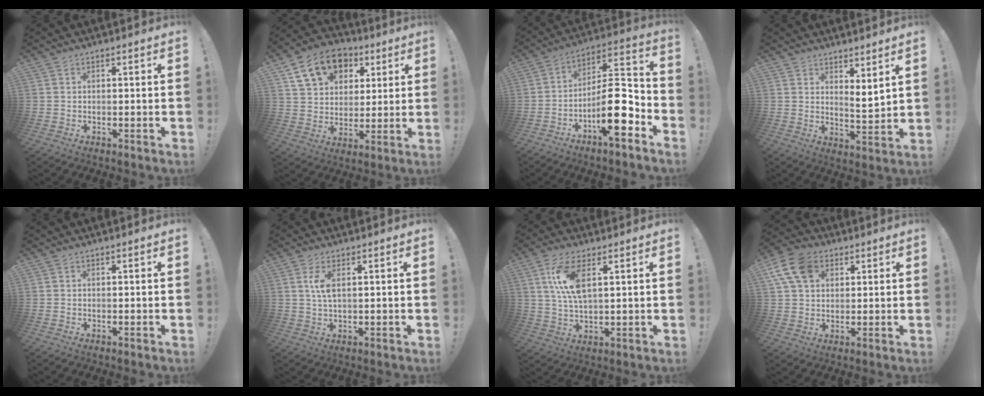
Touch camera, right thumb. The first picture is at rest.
{"total": 15.7, "force": [7.5, 11.4, 7.9], "torque": [-0.121, -0.026, 0.142]}
{"total": 16.7, "force": [-6.7, 5.2, 14.4], "torque": [-0.243, 0.036, -0.103]}
{"total": 5.0, "force": [4.5, 0.5, 2.0], "torque": [-0.031, -0.043, 0.080]}
{"total": 0.0}
{"total": 4.5, "force": [1.3, 1.6, 4.1], "torque": [-0.074, -0.006, 0.017]}
{"total": 10.2, "force": [3.6, 3.8, 8.8], "torque": [-0.174, -0.011, 0.065]}
{"total": 12.1, "force": [5.0, 8.6, 6.9], "torque": [-0.119, -0.009, 0.100]}